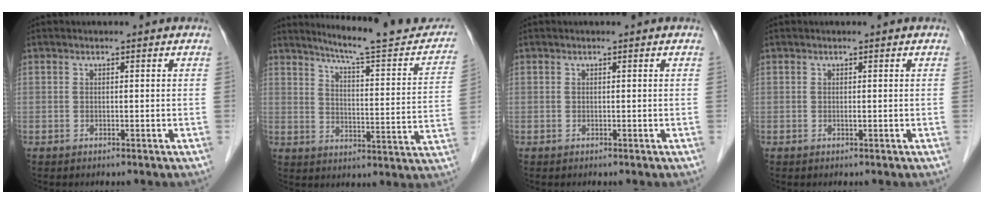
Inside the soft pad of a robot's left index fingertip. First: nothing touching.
{"total": 17.9, "force": [16.2, 1.6, 7.5], "torque": [-0.099, -0.043, 0.205]}
{"total": 0.0}
{"total": 0.0}